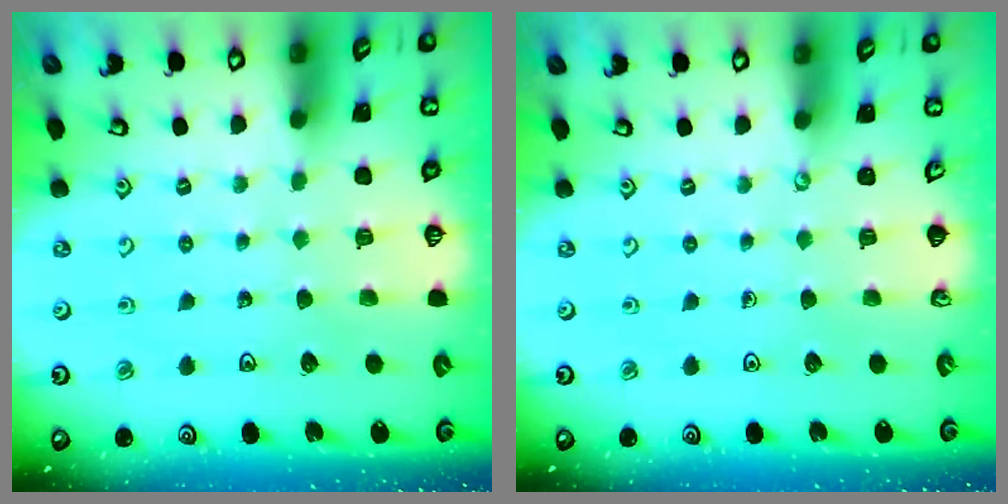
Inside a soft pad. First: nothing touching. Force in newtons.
{"total": 0.0}